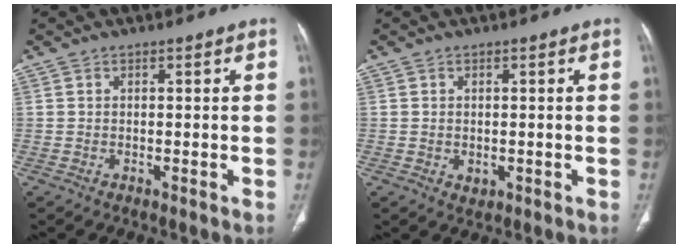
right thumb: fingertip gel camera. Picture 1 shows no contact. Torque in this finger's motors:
{"motor_torque": [-0.32, -0.19, -0.41, 0.17, -0.04]}